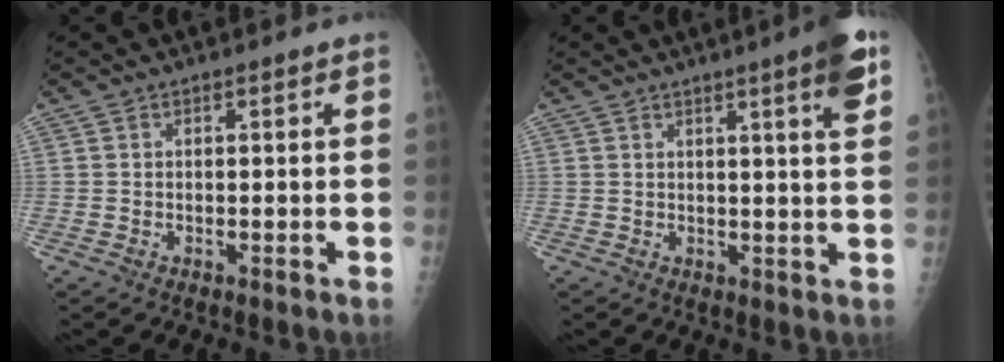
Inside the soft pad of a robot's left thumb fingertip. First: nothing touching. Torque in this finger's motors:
{"motor_torque": [2.72, 2.29, 0.90, -0.28, 0.07]}